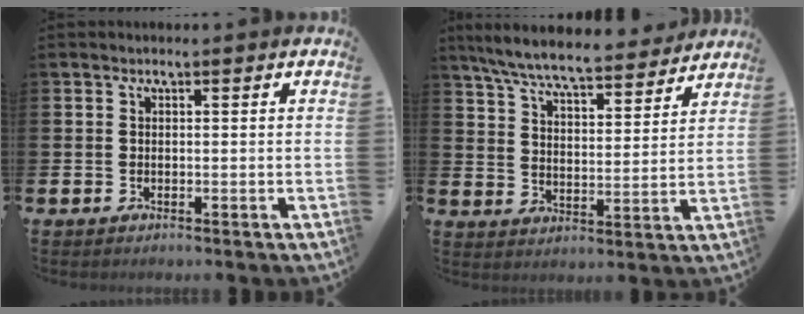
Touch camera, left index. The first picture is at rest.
{"total": 7.9, "force": [7.4, 0.9, 2.6], "torque": [-0.085, -0.044, 0.129]}